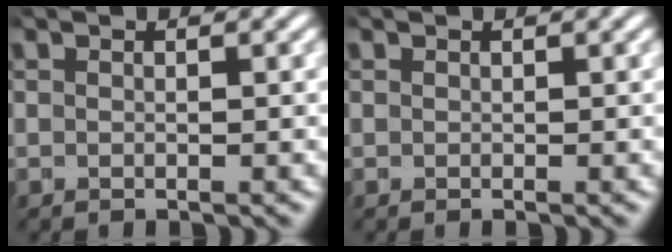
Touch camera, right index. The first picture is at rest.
{"total": 0.0}